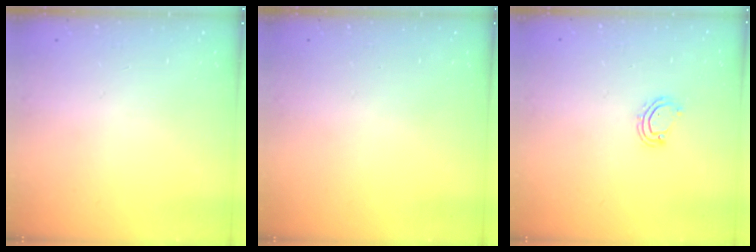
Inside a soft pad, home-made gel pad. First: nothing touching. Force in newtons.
{"total": 0.0}
{"total": 5.0, "press": 5.0, "slide": 0.3}